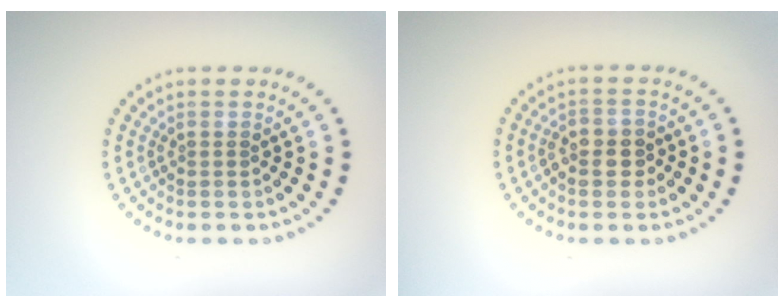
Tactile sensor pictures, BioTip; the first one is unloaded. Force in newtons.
{"total": 2.6, "press": 2.5, "slide": 0.7}